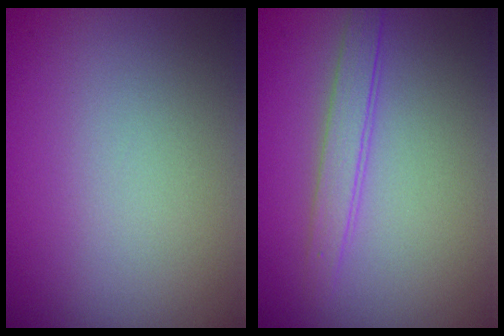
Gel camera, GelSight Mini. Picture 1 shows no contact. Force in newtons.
{"total": 2.0, "press": 2.0, "slide": 0.1}